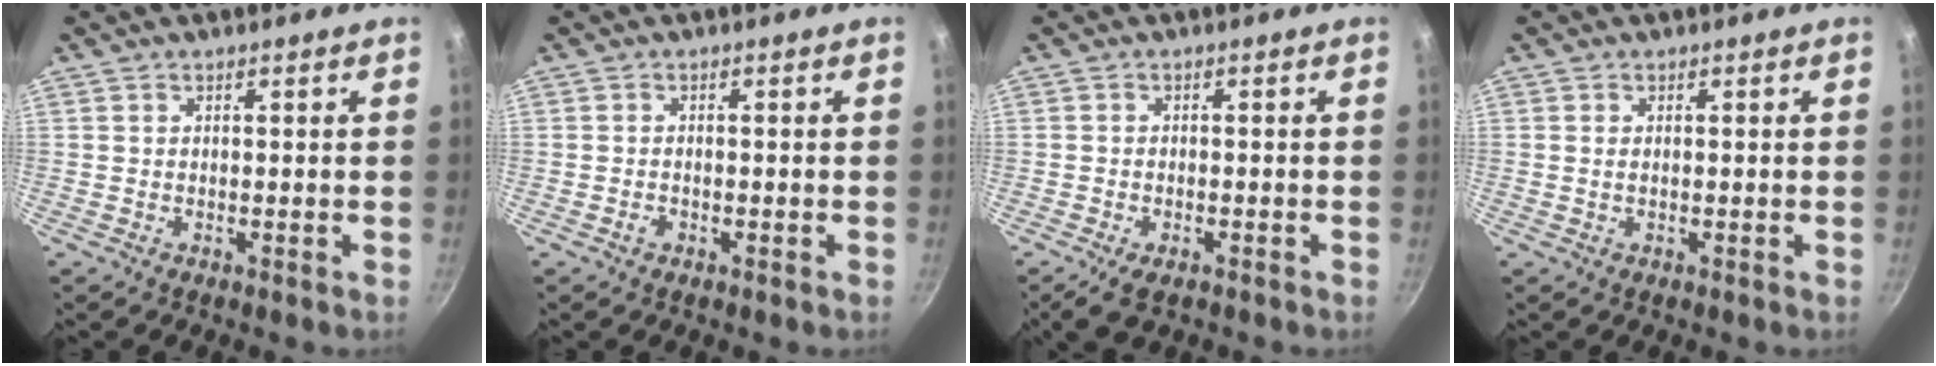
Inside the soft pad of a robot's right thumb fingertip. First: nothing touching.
{"total": 1.1, "force": [-0.7, 0.7, 0.5], "torque": [-0.014, 0.006, -0.012]}
{"total": 4.4, "force": [-2.5, 2.1, 2.9], "torque": [-0.055, 0.006, -0.040]}
{"total": 0.7, "force": [0.1, 0.4, 0.6], "torque": [-0.012, 0.001, 0.001]}